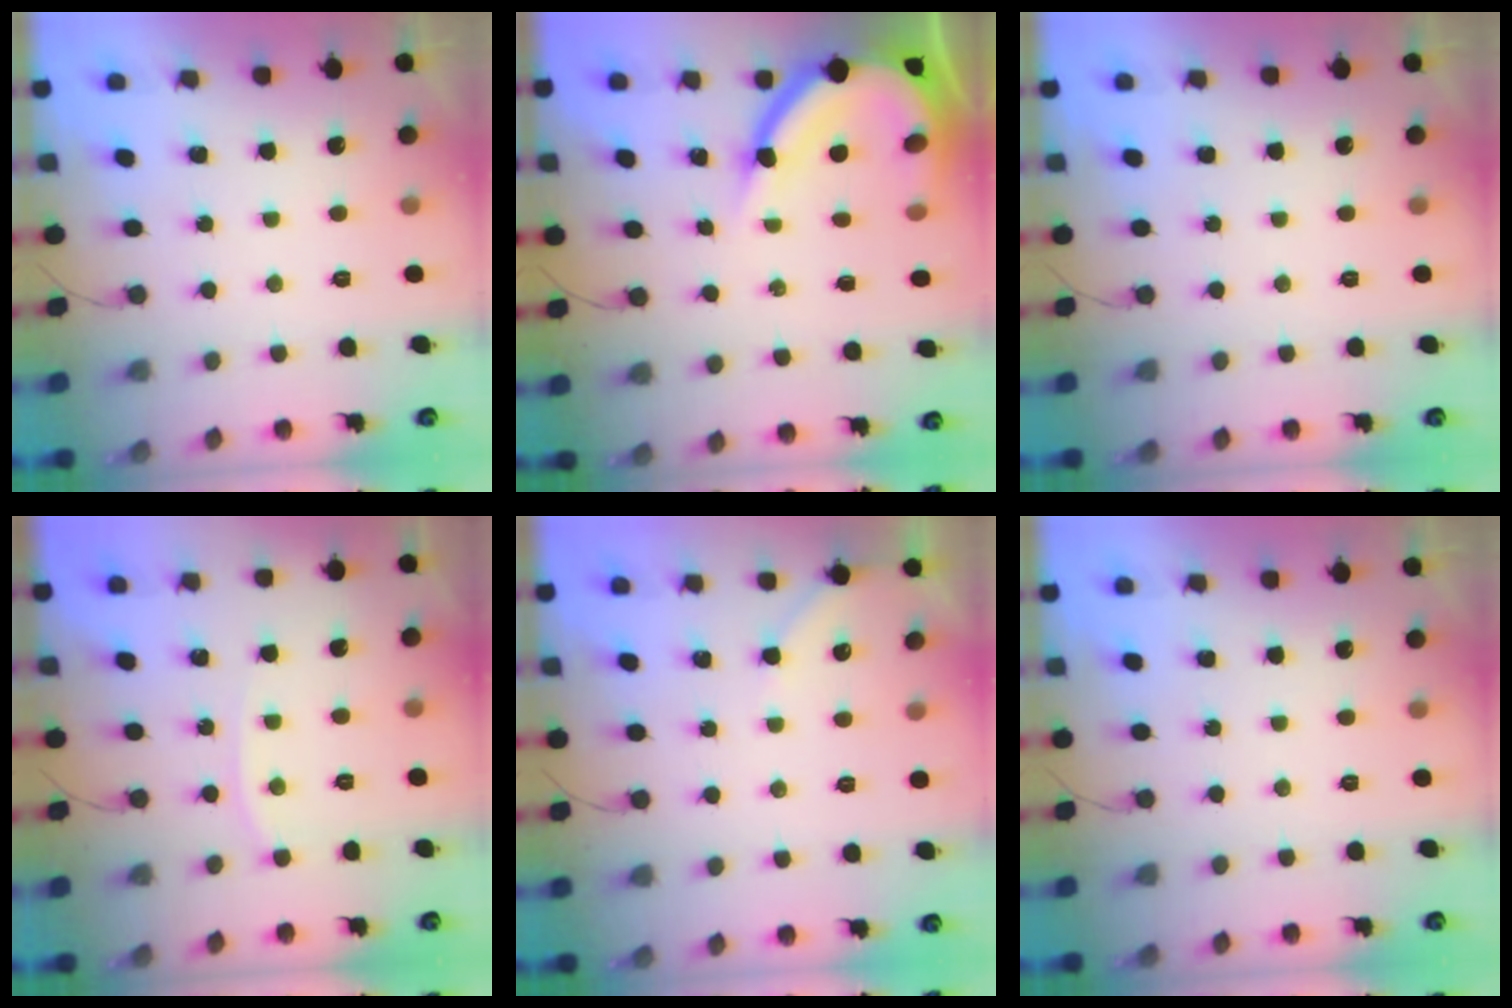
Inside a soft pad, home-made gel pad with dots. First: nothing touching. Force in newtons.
{"total": 14.4, "press": 14.3, "slide": 1.5}
{"total": 0.0}
{"total": 3.4, "press": 3.4, "slide": 0.2}
{"total": 3.7, "press": 3.7, "slide": 0.4}
{"total": 0.0}